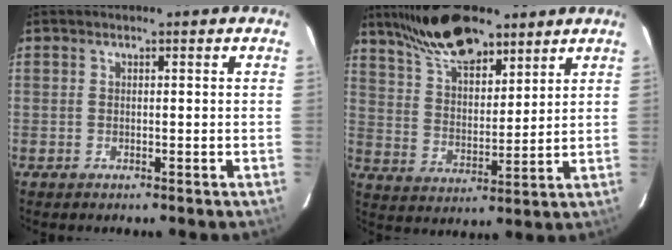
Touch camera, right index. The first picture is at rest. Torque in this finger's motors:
{"motor_torque": [1.08, 0.97, 0.26, 0.14]}